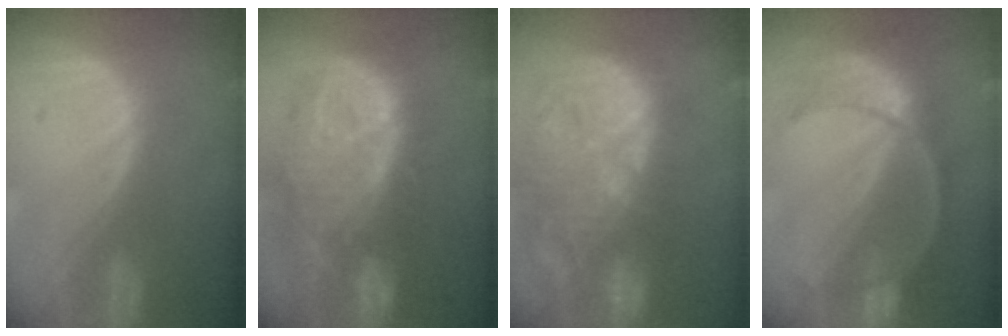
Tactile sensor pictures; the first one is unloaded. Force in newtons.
{"total": 13.6, "press": 11.8, "slide": 6.6}
{"total": 15.3, "press": 13.3, "slide": 7.5}
{"total": 8.8, "press": 8.3, "slide": 2.8}